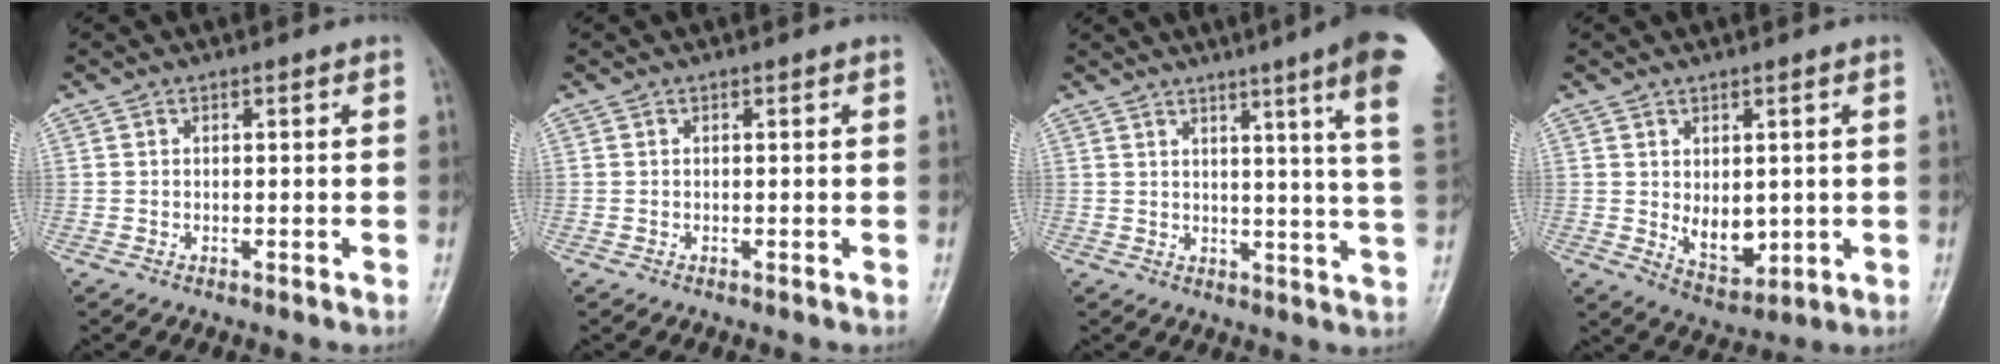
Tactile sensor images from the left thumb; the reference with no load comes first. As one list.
[{"total": 0.0}, {"total": 15.0, "force": [8.6, -0.4, 12.3], "torque": [-0.151, -0.045, 0.086]}, {"total": 6.7, "force": [0.1, 4.2, 5.2], "torque": [-0.058, -0.018, 0.021]}]